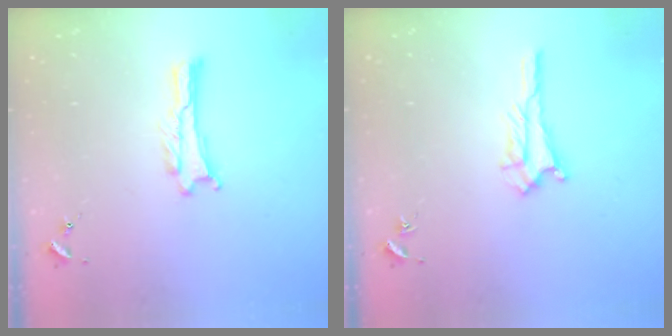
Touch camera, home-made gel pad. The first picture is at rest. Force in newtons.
{"total": 2.3, "press": 2.2, "slide": 0.2}